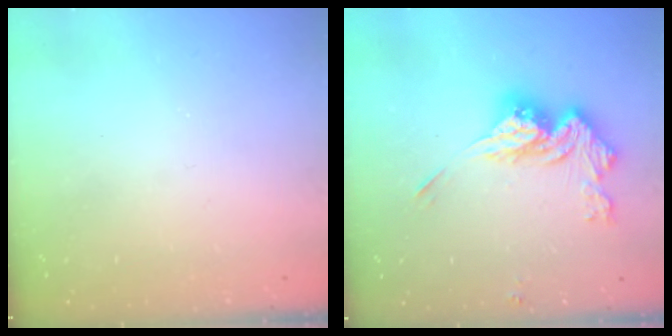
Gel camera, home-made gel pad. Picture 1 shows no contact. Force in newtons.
{"total": 15.3, "press": 15.2, "slide": 0.3}